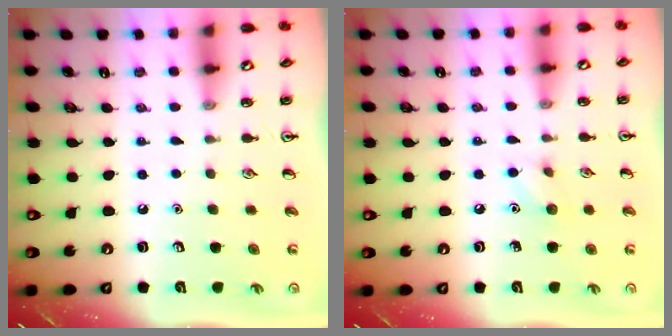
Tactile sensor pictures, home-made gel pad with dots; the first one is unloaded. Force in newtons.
{"total": 6.3, "press": 6.0, "slide": 2.0}